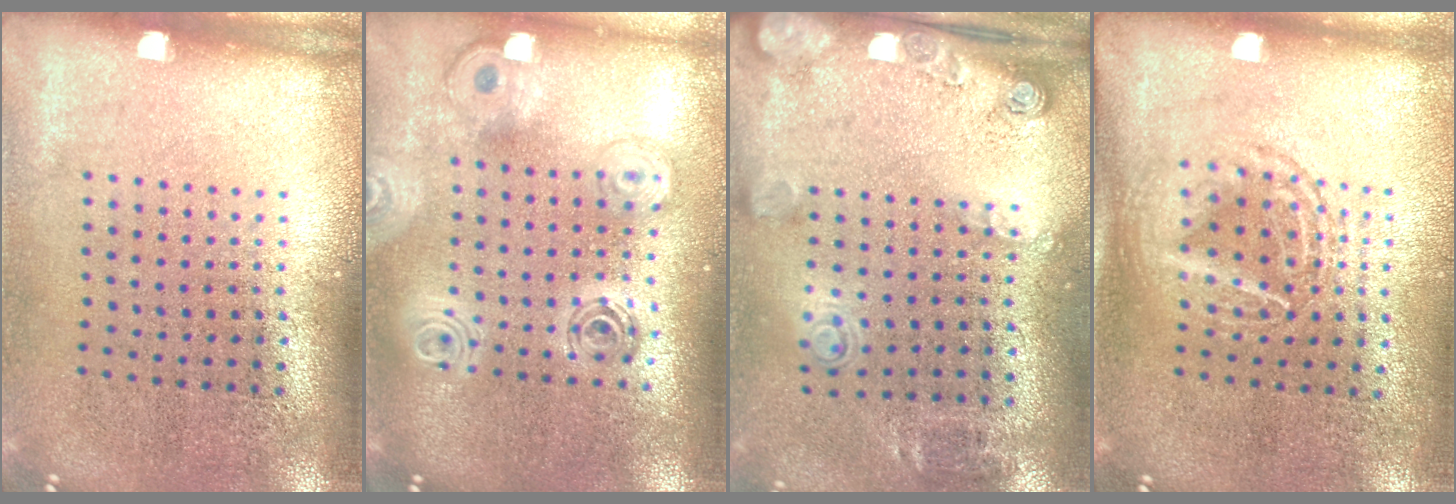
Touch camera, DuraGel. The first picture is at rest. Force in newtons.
{"total": 2.1, "press": 1.7, "slide": 1.2}
{"total": 1.9, "press": 1.3, "slide": 1.4}
{"total": 1.5, "press": 1.3, "slide": 0.7}